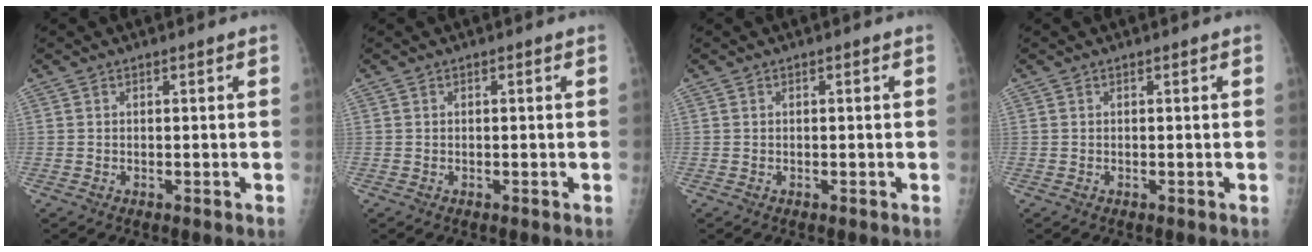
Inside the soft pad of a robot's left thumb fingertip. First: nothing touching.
{"total": 0.0}
{"total": 0.0}
{"total": 0.0}